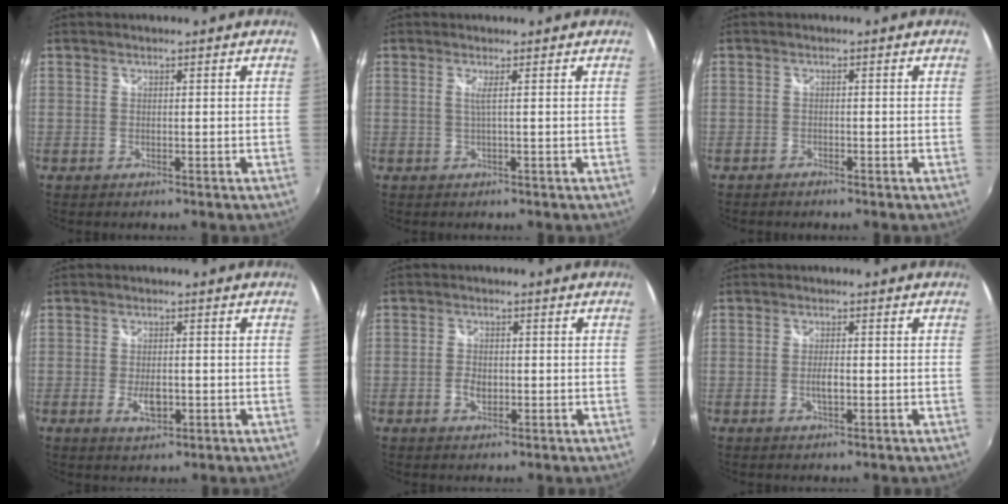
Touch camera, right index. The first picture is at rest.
{"total": 1.3, "force": [0.2, -0.6, 1.1], "torque": [-0.013, 0.000, 0.005]}
{"total": 1.3, "force": [-1.2, 0.4, 0.2], "torque": [-0.013, -0.003, -0.023]}
{"total": 3.9, "force": [-1.1, 1.9, 3.2], "torque": [-0.062, -0.004, -0.017]}
{"total": 2.8, "force": [-0.8, 1.8, 2.0], "torque": [-0.039, 0.003, -0.015]}
{"total": 2.2, "force": [-0.5, 0.7, 2.0], "torque": [-0.038, -0.001, -0.009]}